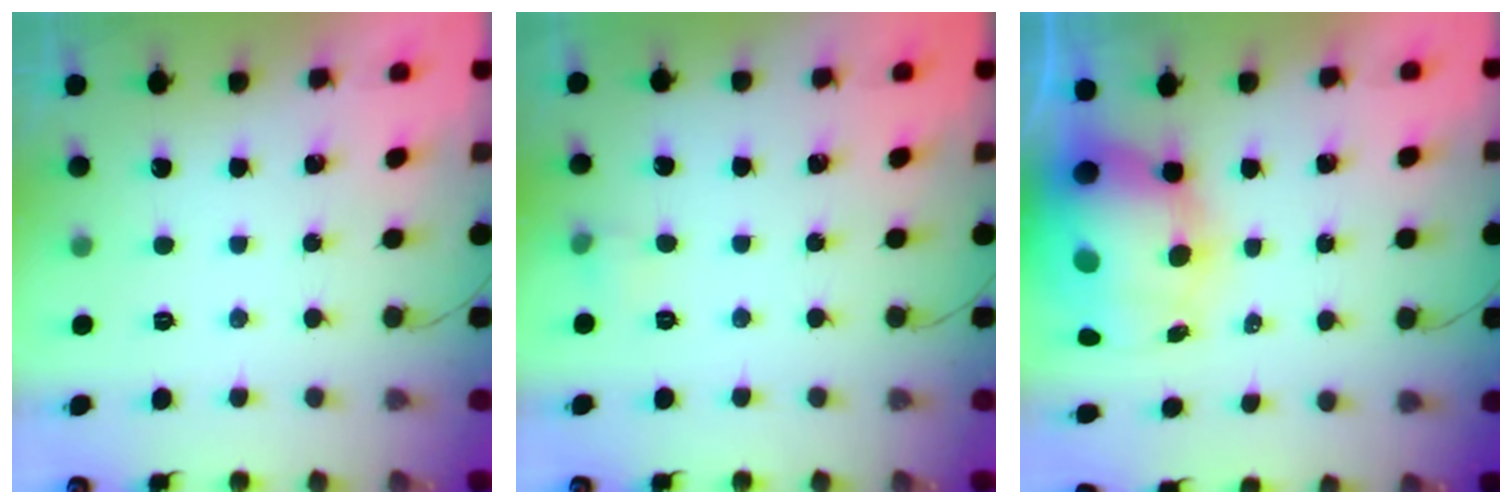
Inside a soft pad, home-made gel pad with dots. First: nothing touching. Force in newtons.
{"total": 3.8, "press": 3.5, "slide": 1.3}
{"total": 14.2, "press": 13.8, "slide": 3.5}